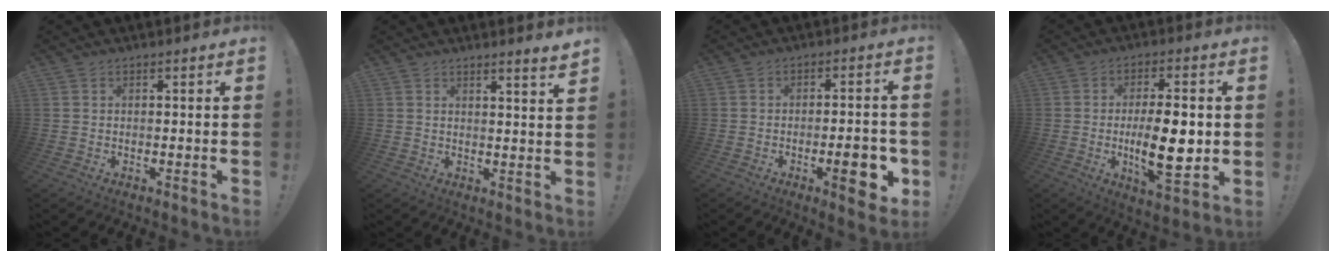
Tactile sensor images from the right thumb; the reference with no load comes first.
{"total": 3.3, "force": [2.6, -0.7, 2.0], "torque": [-0.025, -0.024, 0.041]}
{"total": 10.4, "force": [-3.6, 2.9, 9.3], "torque": [-0.108, 0.005, -0.053]}
{"total": 15.0, "force": [-1.2, 5.2, 14.0], "torque": [-0.237, -0.009, -0.024]}